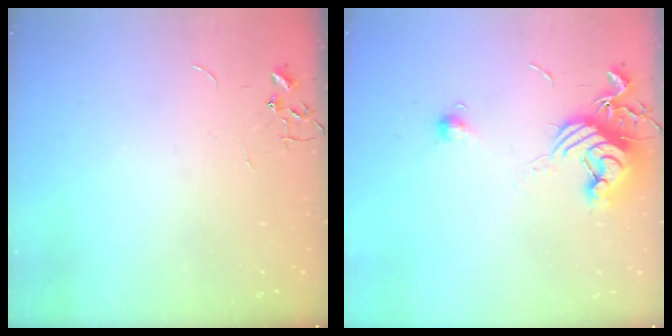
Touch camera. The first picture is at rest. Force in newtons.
{"total": 11.7, "press": 11.6, "slide": 0.9}